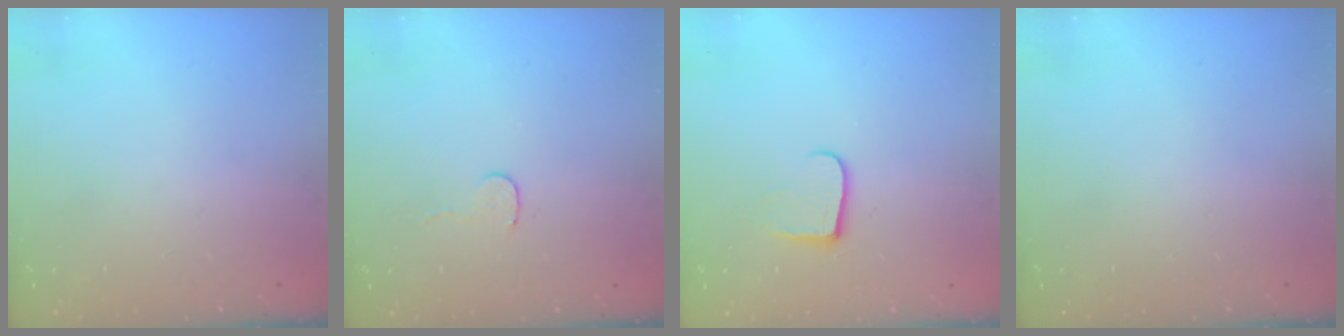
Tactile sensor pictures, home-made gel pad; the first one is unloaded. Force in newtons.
{"total": 4.1, "press": 4.1, "slide": 0.3}
{"total": 6.9, "press": 6.9, "slide": 0.7}
{"total": 0.0}